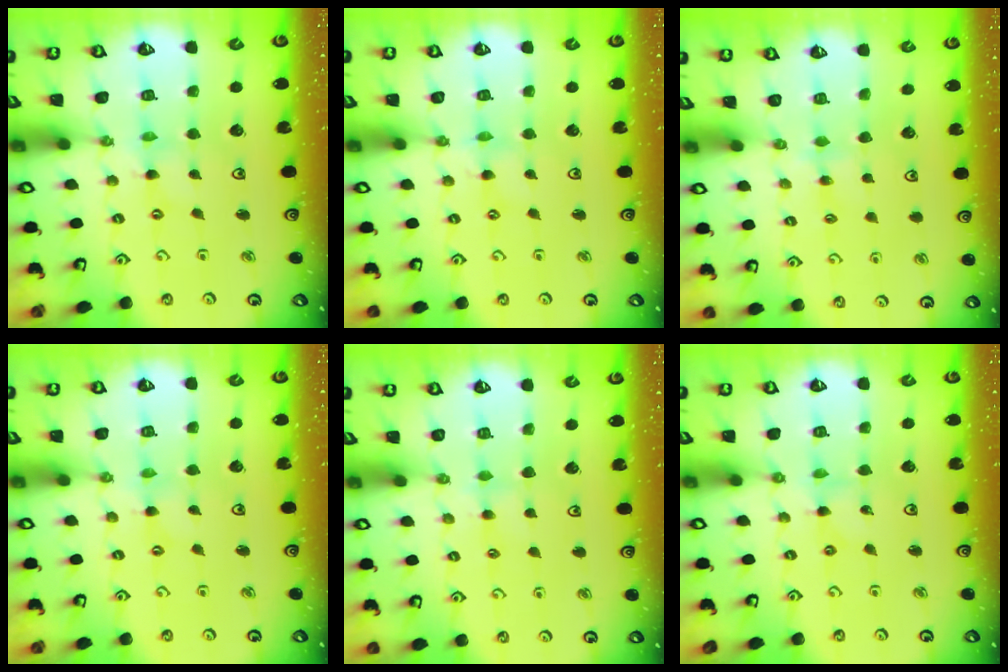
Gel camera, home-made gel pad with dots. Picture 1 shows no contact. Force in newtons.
{"total": 0.0}
{"total": 3.2, "press": 3.2, "slide": 0.6}
{"total": 0.5, "press": 0.5, "slide": 0.1}
{"total": 3.4, "press": 3.4, "slide": 0.6}
{"total": 0.0}